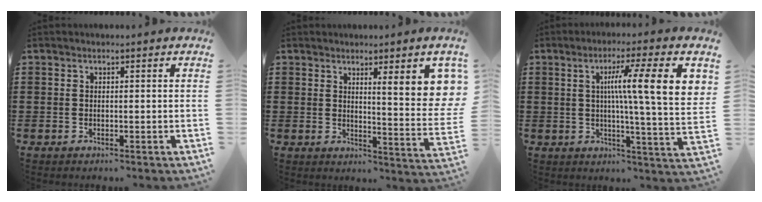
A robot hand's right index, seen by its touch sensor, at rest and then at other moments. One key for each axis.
{"total": 7.9, "fx": 3.8, "fy": 0.9, "fz": 6.8, "tx": -0.106, "ty": -0.025, "tz": 0.059}
{"total": 11.9, "fx": 3.5, "fy": 0.7, "fz": 11.4, "tx": -0.194, "ty": -0.007, "tz": 0.048}